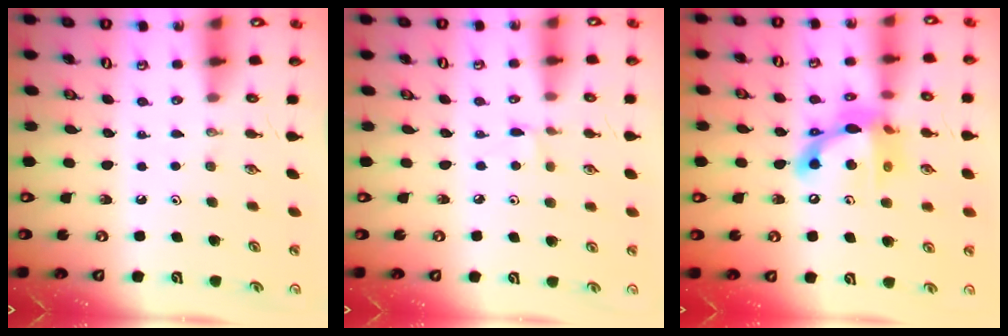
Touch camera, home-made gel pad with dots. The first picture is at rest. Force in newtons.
{"total": 2.6, "press": 2.6, "slide": 0.3}
{"total": 14.4, "press": 14.4, "slide": 1.5}